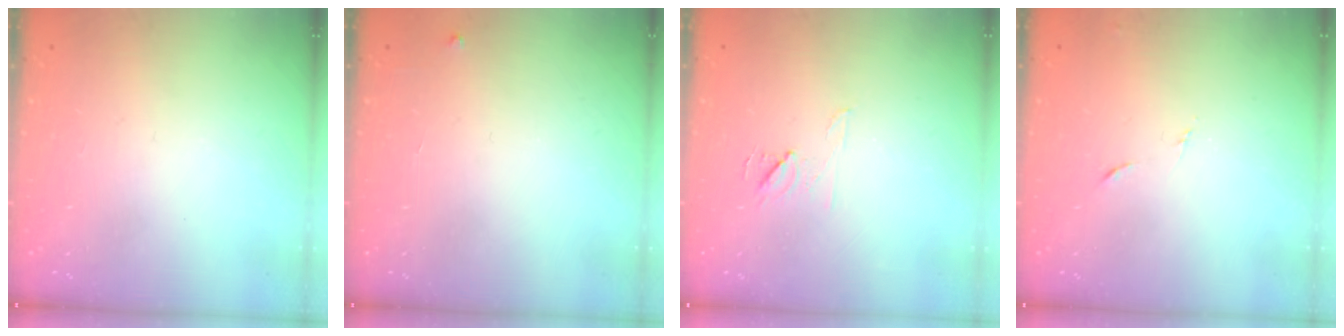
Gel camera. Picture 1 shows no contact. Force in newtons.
{"total": 2.3, "press": 2.3, "slide": 0.3}
{"total": 5.9, "press": 5.9, "slide": 0.9}
{"total": 5.9, "press": 5.9, "slide": 0.6}